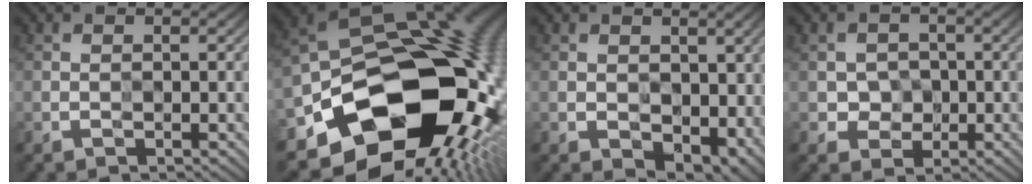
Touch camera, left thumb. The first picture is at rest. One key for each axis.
{"total": 21.6, "fx": -6.0, "fy": 16.1, "fz": 13.1, "tx": -0.205, "ty": -0.044, "tz": -0.080}
{"total": 4.6, "fx": 0.3, "fy": 3.3, "fz": 3.2, "tx": -0.061, "ty": -0.018, "tz": 0.008}
{"total": 2.9, "fx": -0.2, "fy": 2.7, "fz": 0.9, "tx": -0.017, "ty": -0.004, "tz": -0.010}